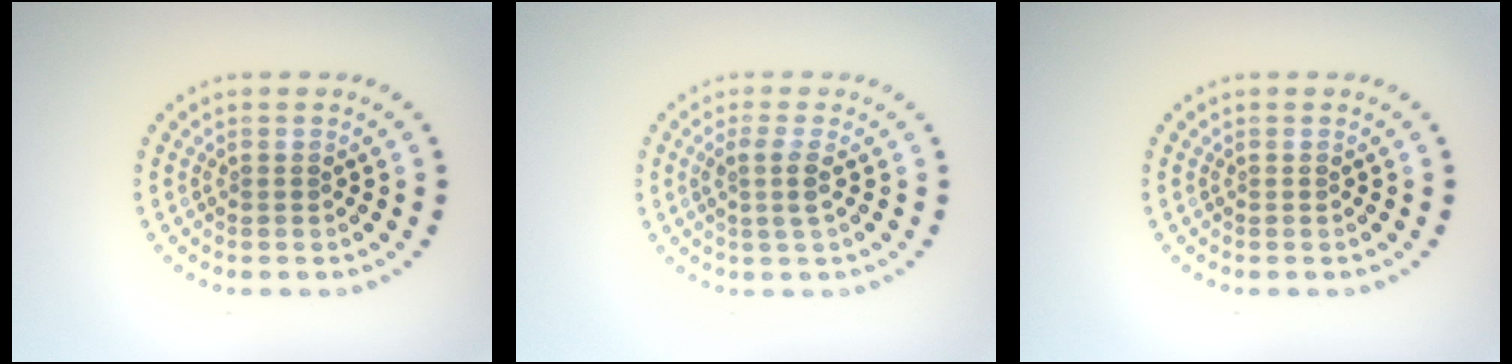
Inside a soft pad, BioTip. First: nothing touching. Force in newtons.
{"total": 1.9, "press": 1.6, "slide": 1.0}
{"total": 0.0}